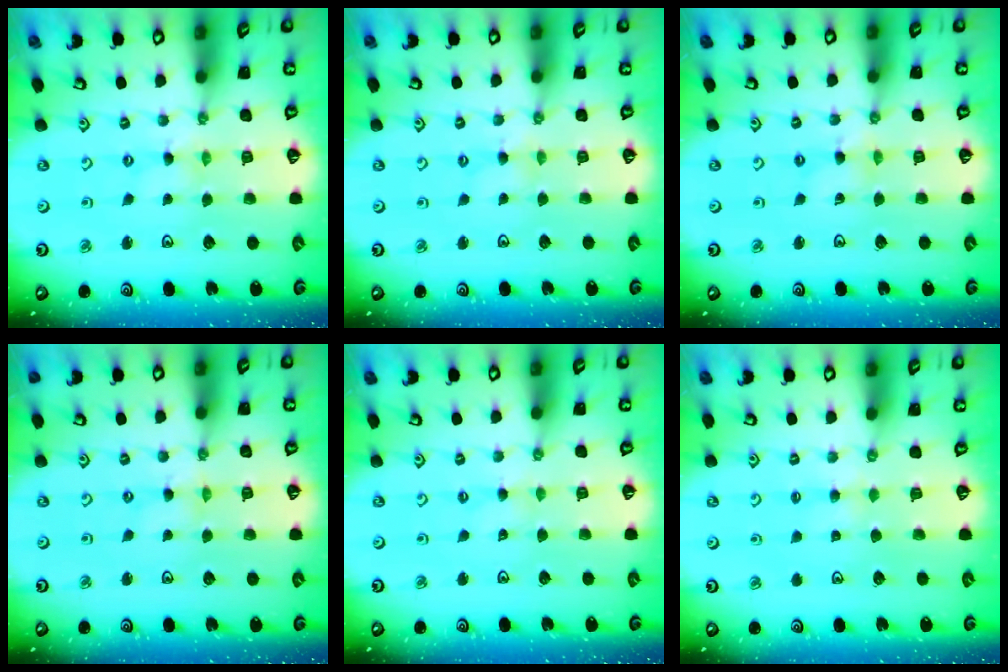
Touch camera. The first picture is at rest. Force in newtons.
{"total": 1.0, "press": 1.0, "slide": 0.2}
{"total": 2.0, "press": 1.9, "slide": 0.3}
{"total": 0.6, "press": 0.6, "slide": 0.2}
{"total": 0.0}
{"total": 2.9, "press": 2.8, "slide": 0.5}